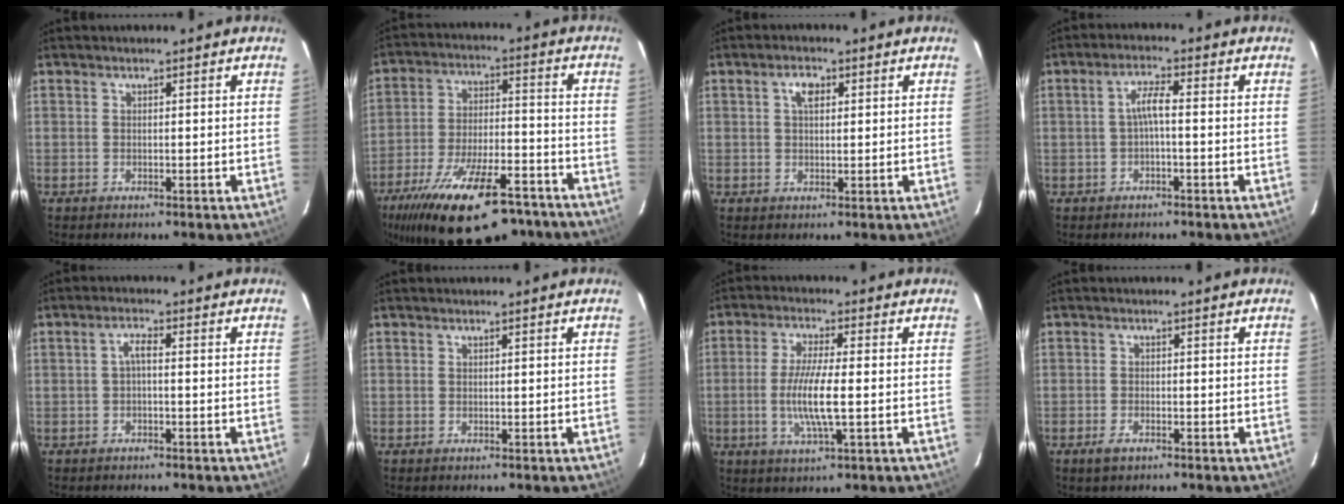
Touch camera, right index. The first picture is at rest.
{"total": 25.2, "force": [-17.9, 9.0, 15.3], "torque": [-0.278, -0.032, -0.262]}
{"total": 2.9, "force": [1.0, 1.6, 2.2], "torque": [-0.040, 0.010, 0.018]}
{"total": 3.1, "force": [-0.7, 0.4, 3.0], "torque": [-0.061, 0.009, -0.011]}
{"total": 2.0, "force": [-0.4, 0.5, 1.9], "torque": [-0.039, 0.009, -0.008]}
{"total": 0.0}
{"total": 8.4, "force": [-1.3, 0.9, 8.2], "torque": [-0.161, -0.007, -0.027]}
{"total": 2.2, "force": [-1.4, 1.0, 1.4], "torque": [-0.029, -0.003, -0.026]}